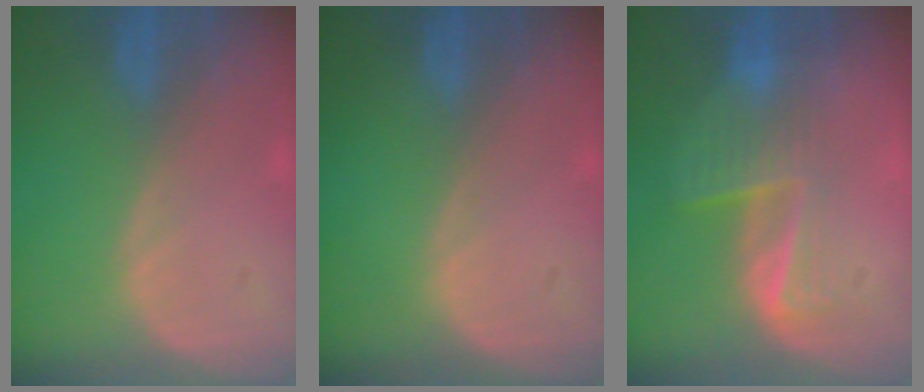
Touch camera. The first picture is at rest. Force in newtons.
{"total": 0.0}
{"total": 6.8, "press": 5.6, "slide": 4.0}